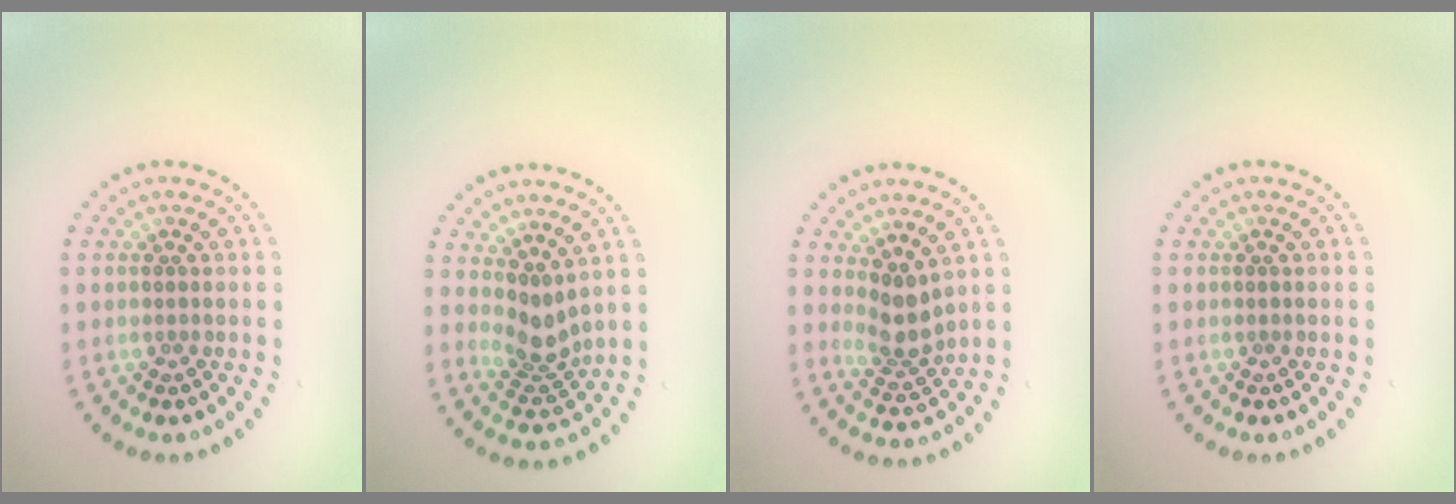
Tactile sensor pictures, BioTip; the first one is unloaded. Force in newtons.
{"total": 2.6, "press": 1.9, "slide": 1.7}
{"total": 2.8, "press": 2.1, "slide": 1.9}
{"total": 0.0}